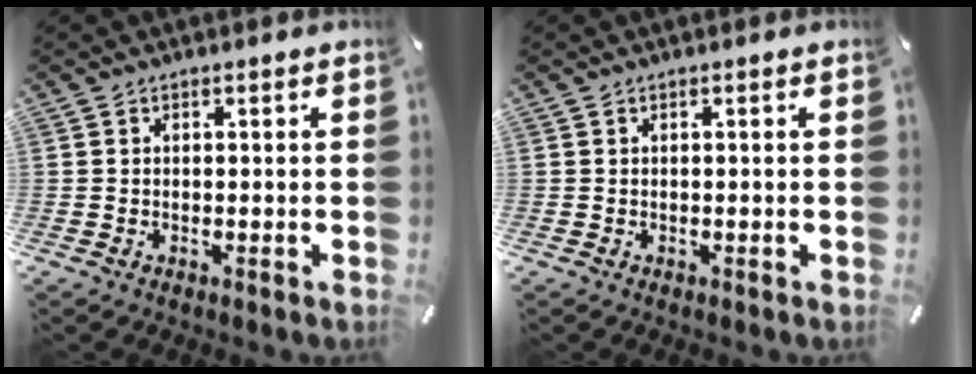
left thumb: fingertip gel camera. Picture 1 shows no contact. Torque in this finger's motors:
{"motor_torque": [0.00, 0.00, 0.00, 0.00, 0.00]}